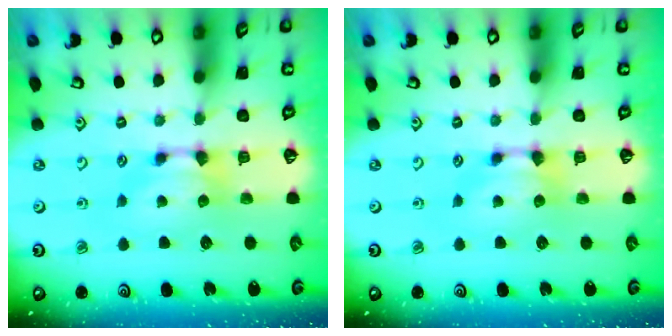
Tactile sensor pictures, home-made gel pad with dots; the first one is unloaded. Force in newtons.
{"total": 0.0}